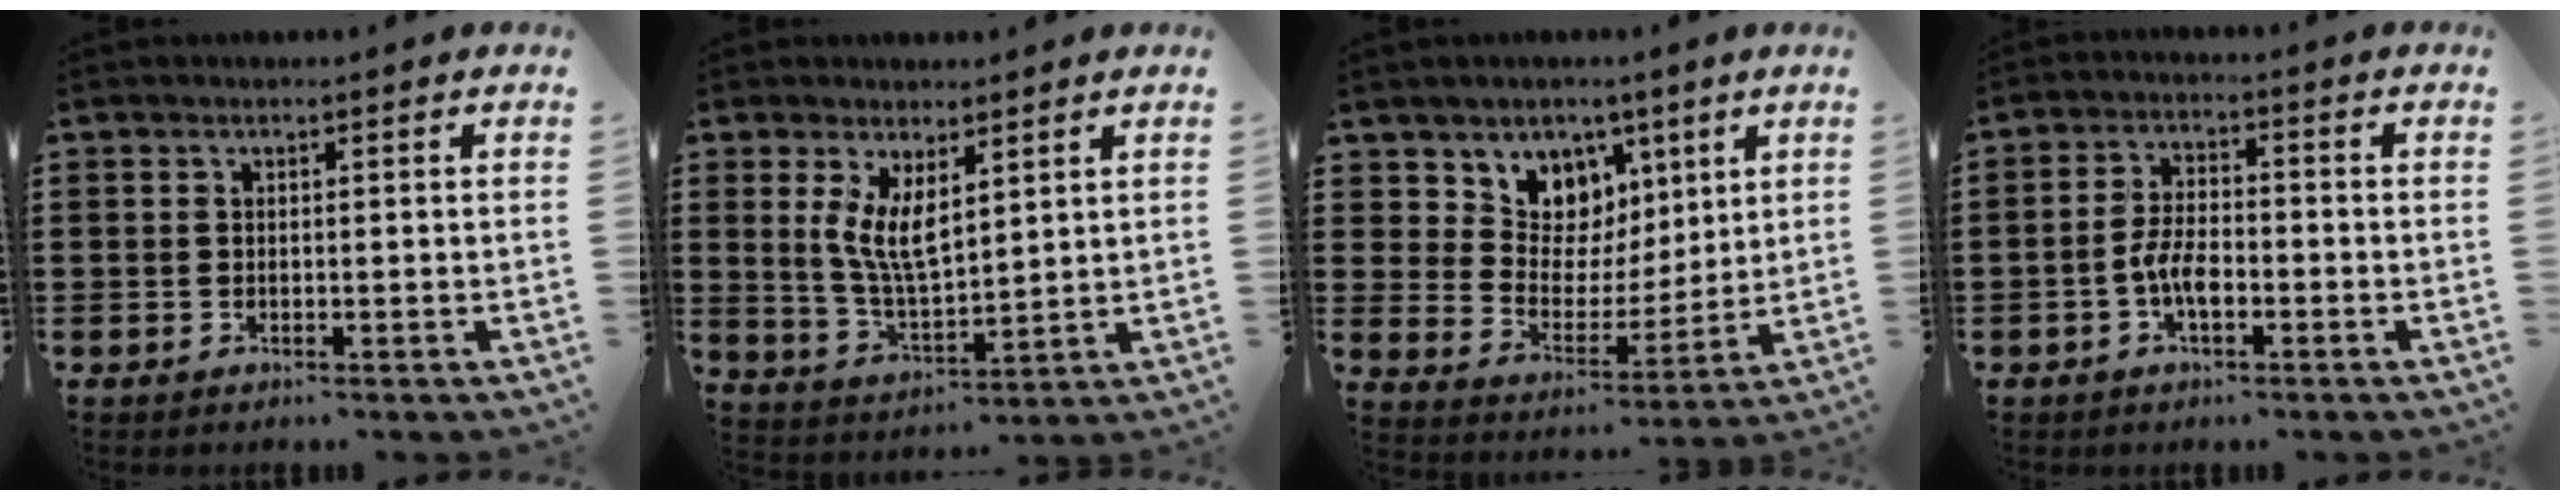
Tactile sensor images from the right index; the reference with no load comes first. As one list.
[{"total": 6.1, "force": [2.7, 2.4, 4.9], "torque": [-0.102, -0.003, 0.051]}, {"total": 7.0, "force": [4.7, 5.2, 0.0], "torque": [-0.046, -0.043, 0.086]}, {"total": 4.8, "force": [-1.8, 2.2, 3.9], "torque": [-0.095, -0.003, -0.040]}]